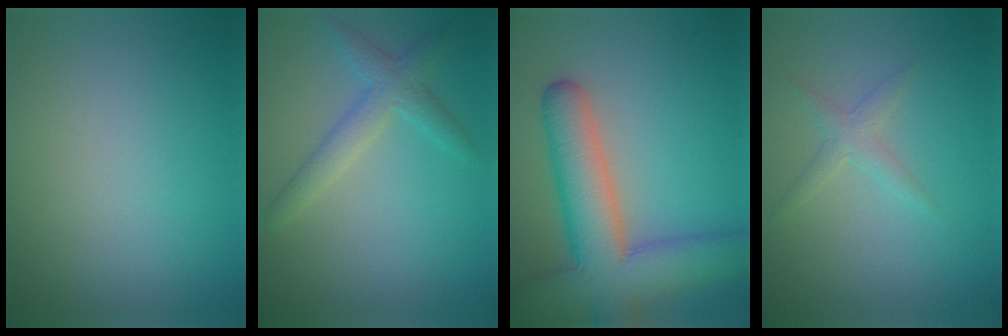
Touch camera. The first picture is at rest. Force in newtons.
{"total": 2.8, "press": 2.8, "slide": 0.0}
{"total": 9.5, "press": 9.5, "slide": 0.5}
{"total": 1.5, "press": 1.5, "slide": 0.1}